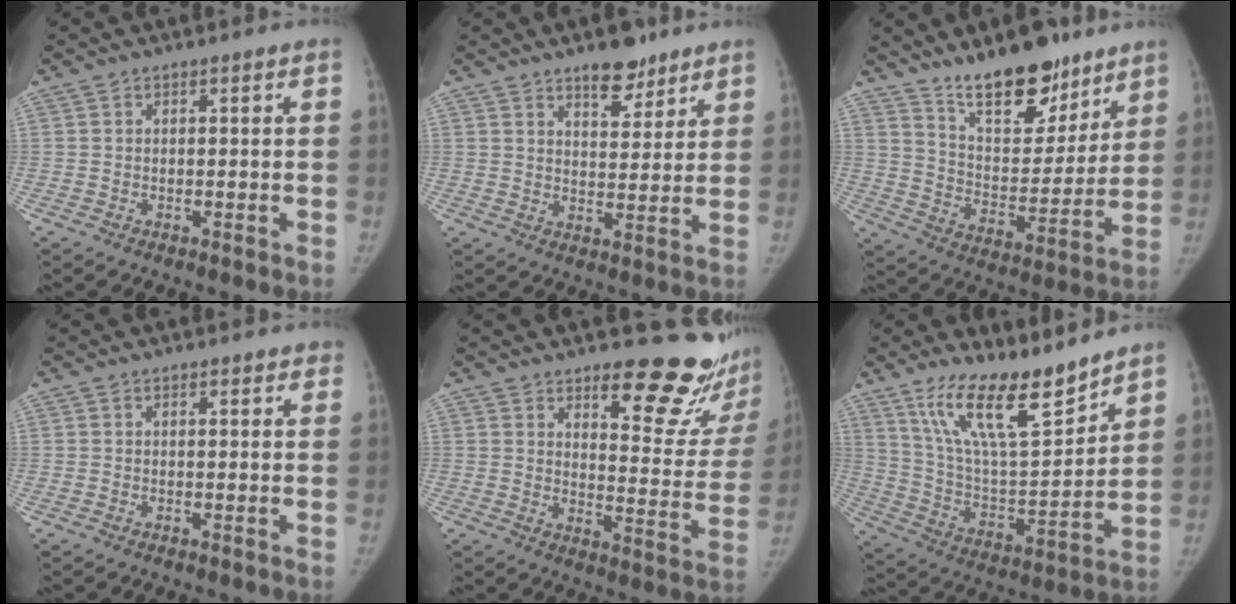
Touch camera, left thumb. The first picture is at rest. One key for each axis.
{"total": 8.0, "fx": 5.8, "fy": 3.5, "fz": 4.1, "tx": -0.032, "ty": -0.038, "tz": 0.090}
{"total": 17.8, "fx": 13.3, "fy": 7.4, "fz": 9.2, "tx": -0.090, "ty": -0.093, "tz": 0.221}
{"total": 1.5, "fx": 1.2, "fy": 0.6, "fz": 0.7, "tx": 0.001, "ty": -0.002, "tz": 0.011}
{"total": 18.1, "fx": 14.2, "fy": 5.6, "fz": 9.8, "tx": -0.080, "ty": -0.129, "tz": 0.179}
{"total": 18.1, "fx": 13.6, "fy": 4.6, "fz": 11.1, "tx": -0.162, "ty": -0.081, "tz": 0.252}